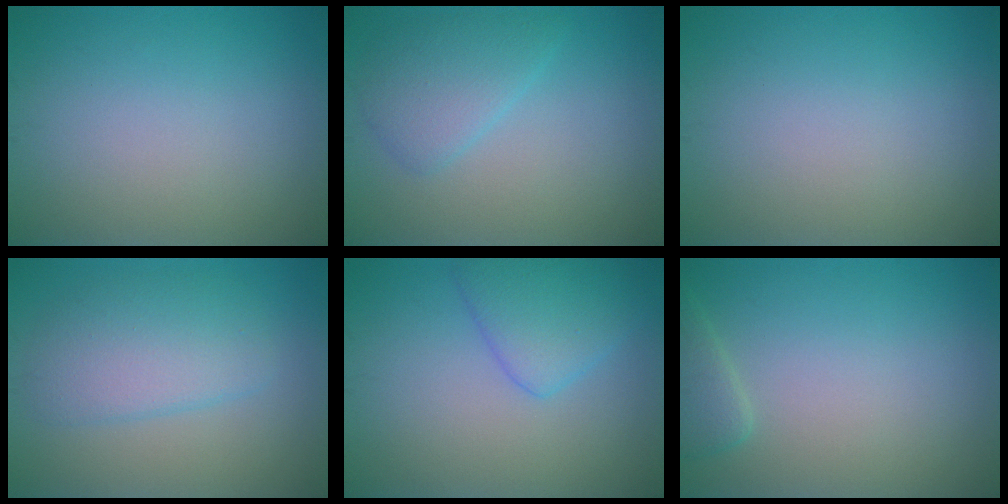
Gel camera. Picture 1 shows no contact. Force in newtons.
{"total": 3.1, "press": 3.1, "slide": 0.1}
{"total": 0.0}
{"total": 4.2, "press": 4.2, "slide": 0.2}
{"total": 3.7, "press": 3.7, "slide": 0.2}
{"total": 1.9, "press": 1.8, "slide": 0.2}